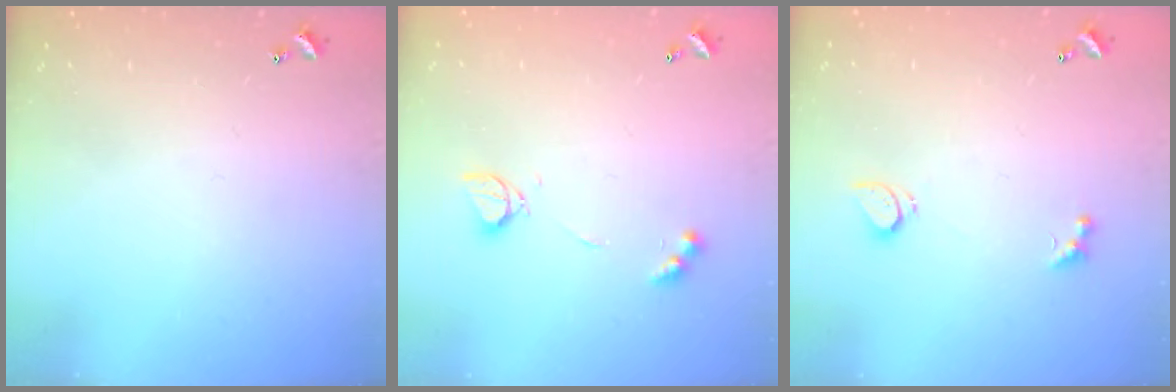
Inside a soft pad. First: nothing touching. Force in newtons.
{"total": 4.4, "press": 4.3, "slide": 0.8}
{"total": 2.2, "press": 2.1, "slide": 0.6}